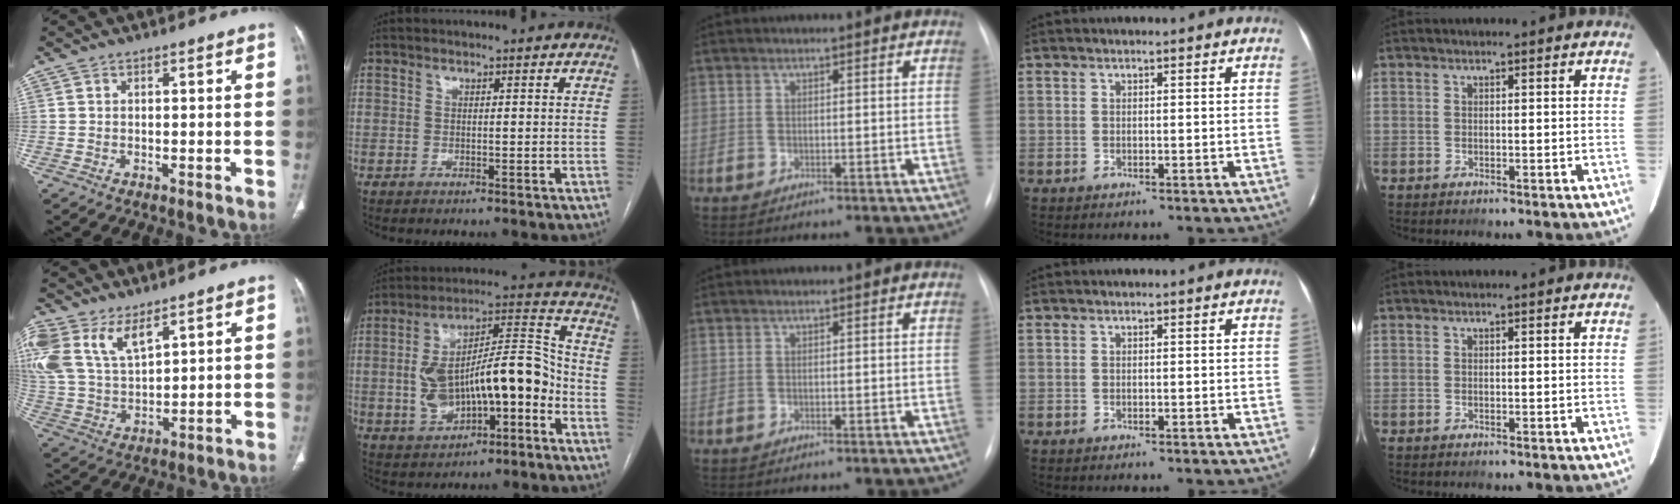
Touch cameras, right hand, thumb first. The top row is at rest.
{"thumb": {"total": 14.1, "force": [8.0, 7.3, 9.1], "torque": [-0.193, -0.015, 0.171]}, "index": {"total": 16.9, "force": [-3.9, 6.4, 15.2], "torque": [-0.266, 0.033, -0.055]}}